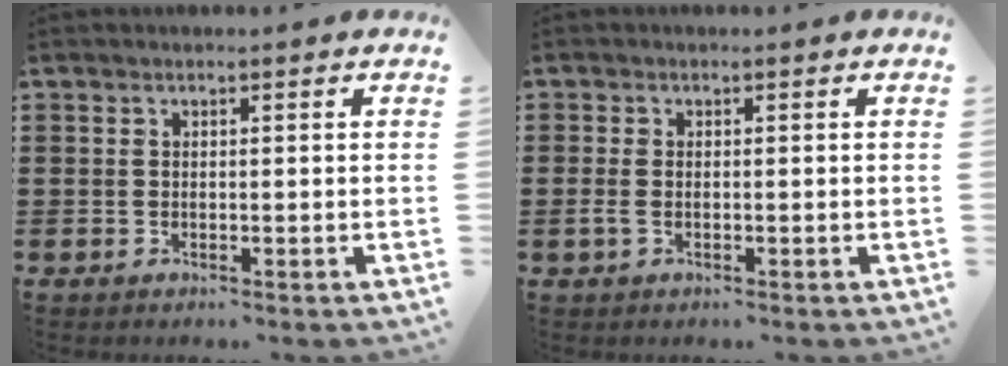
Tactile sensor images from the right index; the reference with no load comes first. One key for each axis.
{"total": 1.5, "fx": -0.4, "fy": 0.9, "fz": 1.2, "tx": -0.033, "ty": -0.003, "tz": -0.011}